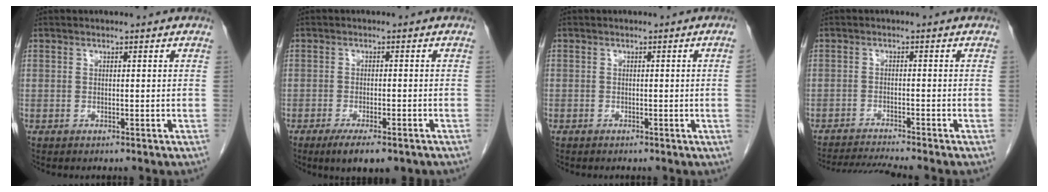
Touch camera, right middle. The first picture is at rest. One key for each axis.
{"total": 6.9, "fx": -4.8, "fy": 1.8, "fz": 4.6, "tx": -0.064, "ty": -0.011, "tz": -0.067}
{"total": 1.6, "fx": -0.3, "fy": -0.7, "fz": 1.4, "tx": -0.014, "ty": 0.000, "tz": -0.006}
{"total": 6.2, "fx": -5.7, "fy": -1.6, "fz": 1.7, "tx": -0.028, "ty": -0.016, "tz": -0.099}